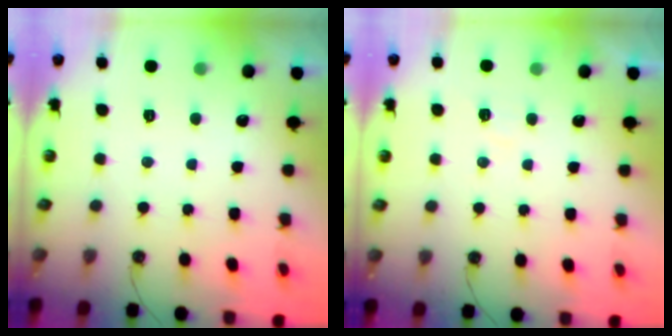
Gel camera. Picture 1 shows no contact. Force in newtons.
{"total": 5.4, "press": 5.4, "slide": 0.8}